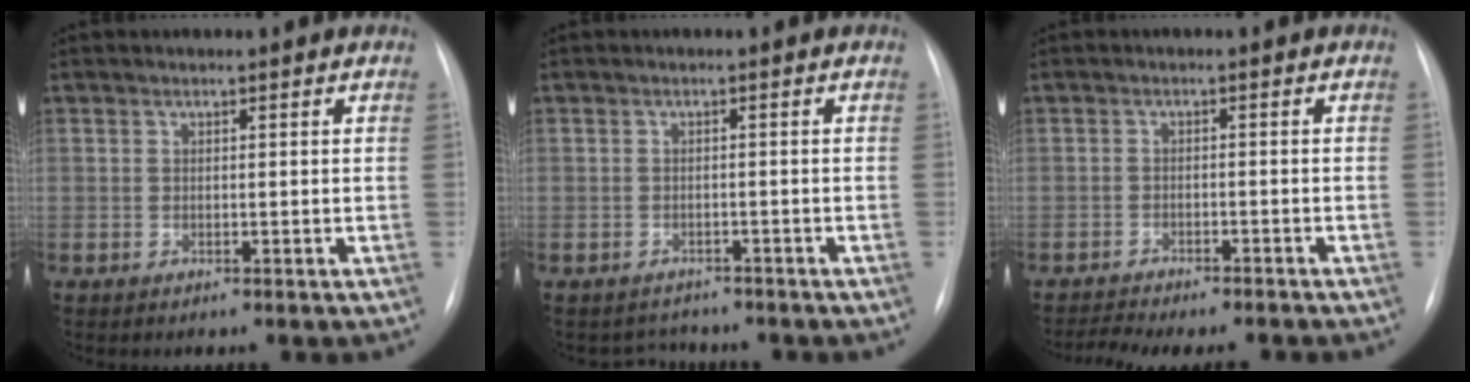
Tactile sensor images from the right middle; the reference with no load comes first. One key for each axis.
{"total": 2.4, "fx": -2.1, "fy": 1.0, "fz": -0.6, "tx": 0.005, "ty": 0.004, "tz": -0.031}
{"total": 9.6, "fx": -8.8, "fy": 1.3, "fz": 3.7, "tx": -0.050, "ty": 0.000, "tz": -0.116}